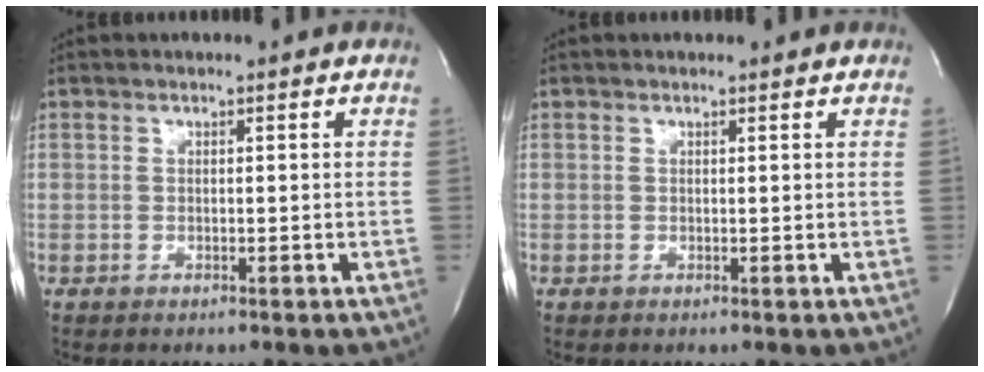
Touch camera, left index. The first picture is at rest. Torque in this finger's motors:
{"motor_torque": [0.01, 0.02, -0.29, 0.01]}